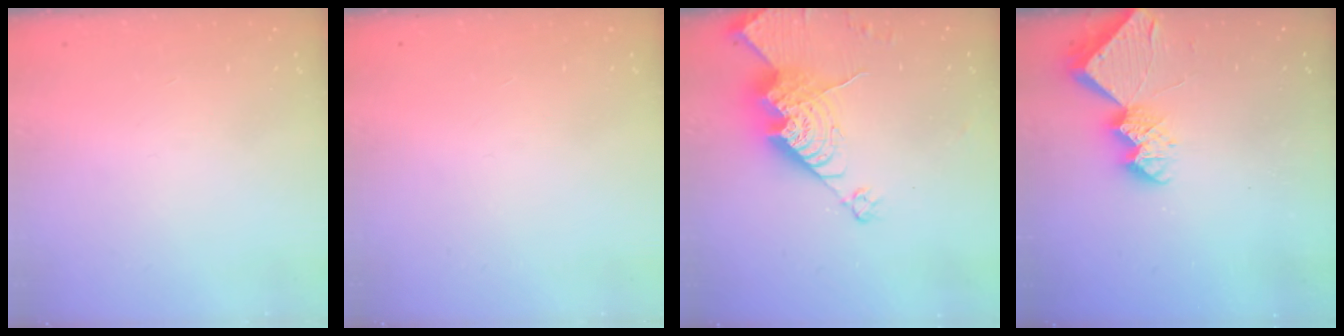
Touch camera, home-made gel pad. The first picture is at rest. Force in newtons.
{"total": 0.0}
{"total": 17.2, "press": 17.2, "slide": 1.7}
{"total": 8.8, "press": 8.7, "slide": 0.9}